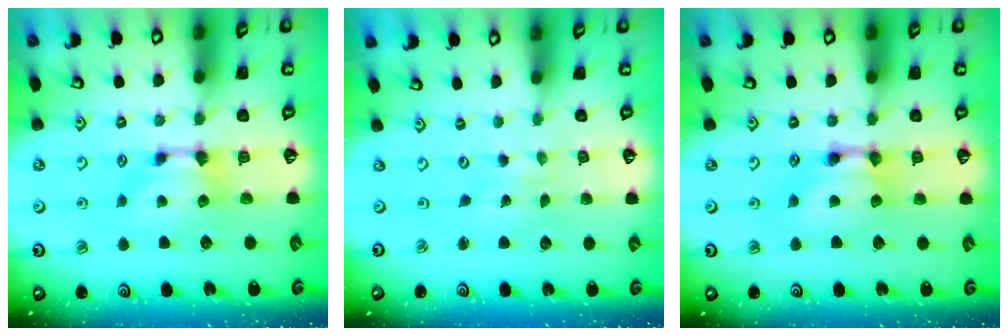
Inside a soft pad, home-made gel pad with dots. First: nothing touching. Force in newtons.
{"total": 5.2, "press": 5.2, "slide": 0.2}
{"total": 2.2, "press": 2.2, "slide": 0.1}